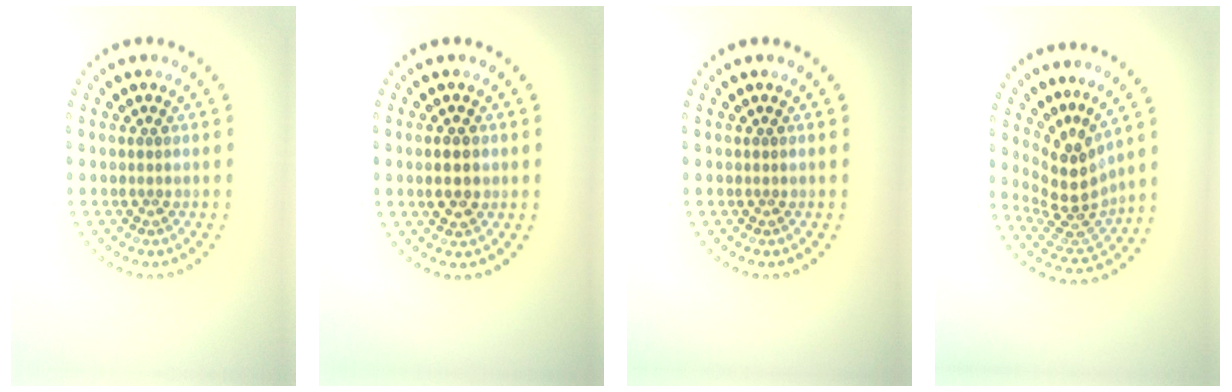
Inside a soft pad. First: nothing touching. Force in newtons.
{"total": 2.3, "press": 2.3, "slide": 0.1}
{"total": 0.0}
{"total": 4.0, "press": 2.8, "slide": 2.9}